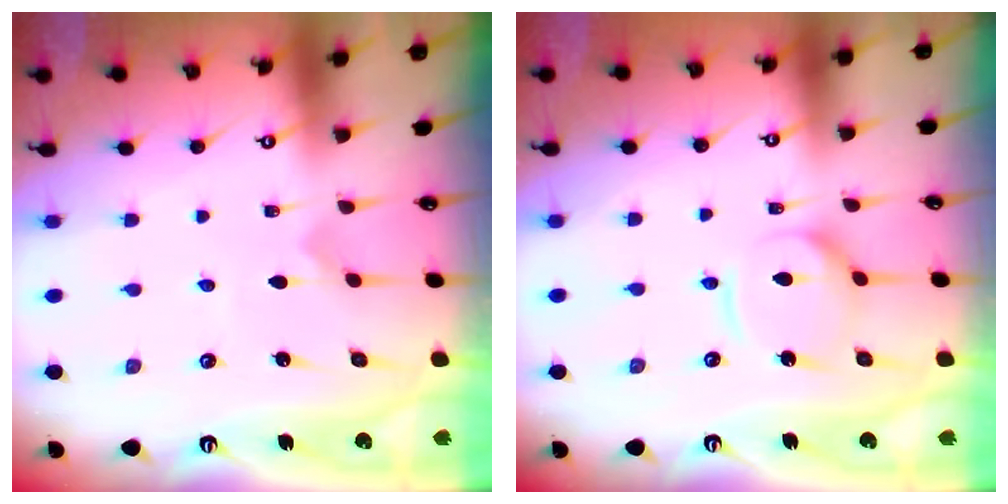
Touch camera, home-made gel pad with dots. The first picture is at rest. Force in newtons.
{"total": 9.6, "press": 9.6, "slide": 0.9}